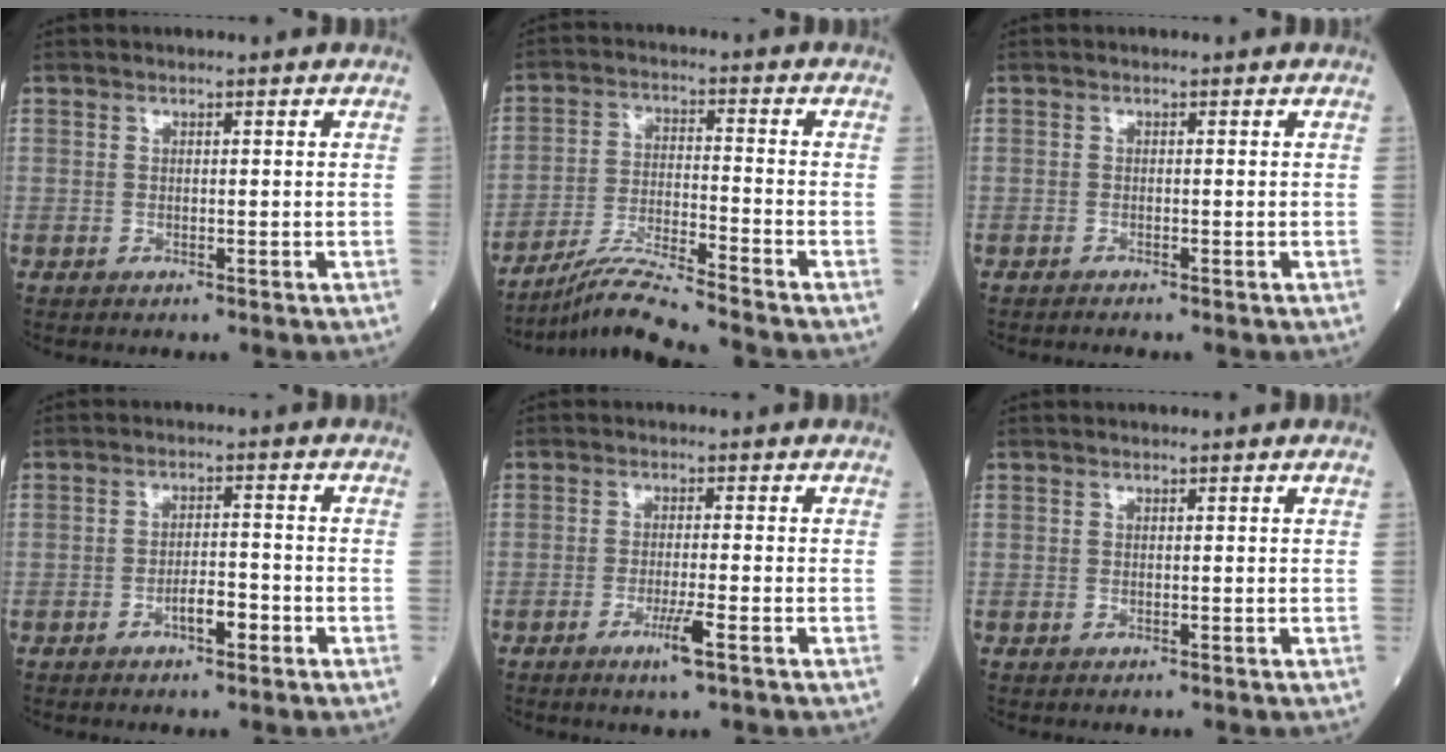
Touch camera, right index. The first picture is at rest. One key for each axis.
{"total": 8.4, "fx": -7.6, "fy": -2.1, "fz": 2.9, "tx": -0.061, "ty": -0.019, "tz": -0.142}
{"total": 0.7, "fx": -0.6, "fy": -0.2, "fz": 0.2, "tx": -0.008, "ty": -0.001, "tz": -0.012}
{"total": 3.5, "fx": -1.9, "fy": 1.0, "fz": 2.8, "tx": -0.045, "ty": 0.005, "tz": -0.032}
{"total": 3.7, "fx": -1.9, "fy": -0.4, "fz": 3.1, "tx": -0.061, "ty": -0.009, "tz": -0.037}
{"total": 0.0}